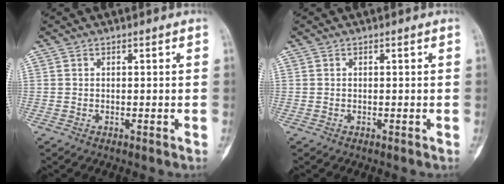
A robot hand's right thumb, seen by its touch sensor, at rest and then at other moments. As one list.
[{"total": 0.0}]